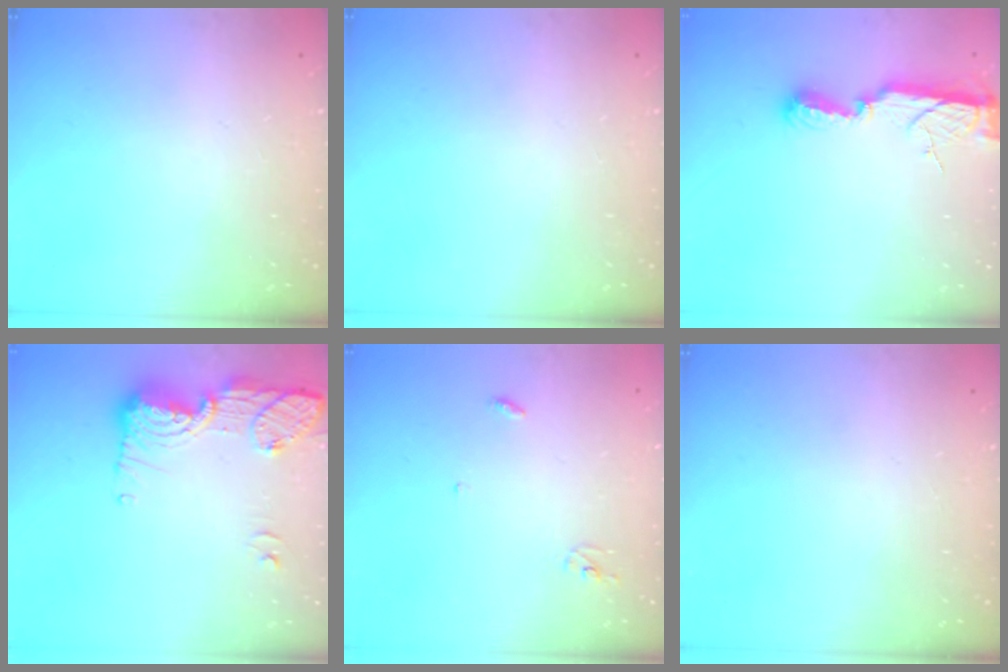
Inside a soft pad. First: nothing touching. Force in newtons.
{"total": 0.0}
{"total": 8.4, "press": 8.4, "slide": 0.5}
{"total": 14.5, "press": 14.3, "slide": 2.9}
{"total": 2.8, "press": 2.8, "slide": 0.2}
{"total": 0.0}